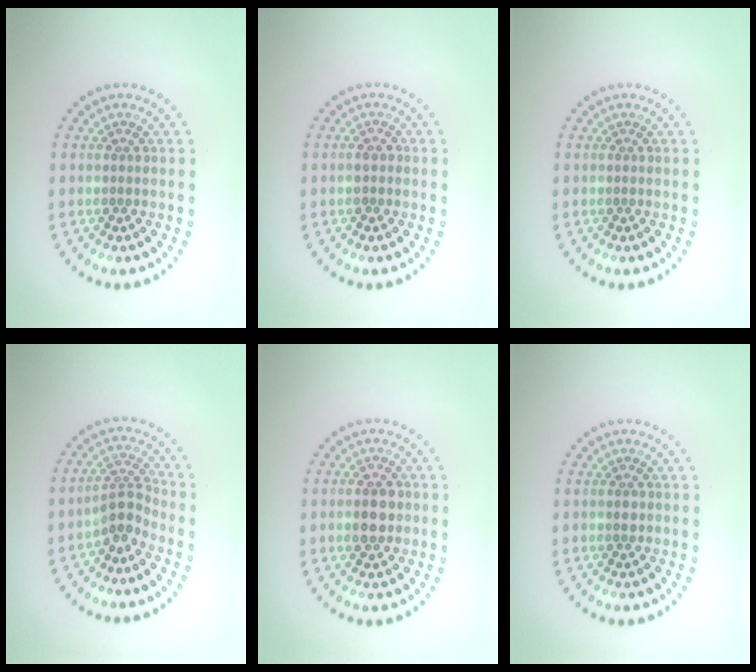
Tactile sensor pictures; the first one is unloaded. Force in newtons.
{"total": 1.0, "press": 1.0, "slide": 0.2}
{"total": 0.0}
{"total": 2.5, "press": 1.7, "slide": 1.8}
{"total": 2.8, "press": 2.8, "slide": 0.2}
{"total": 0.8, "press": 0.8, "slide": 0.1}